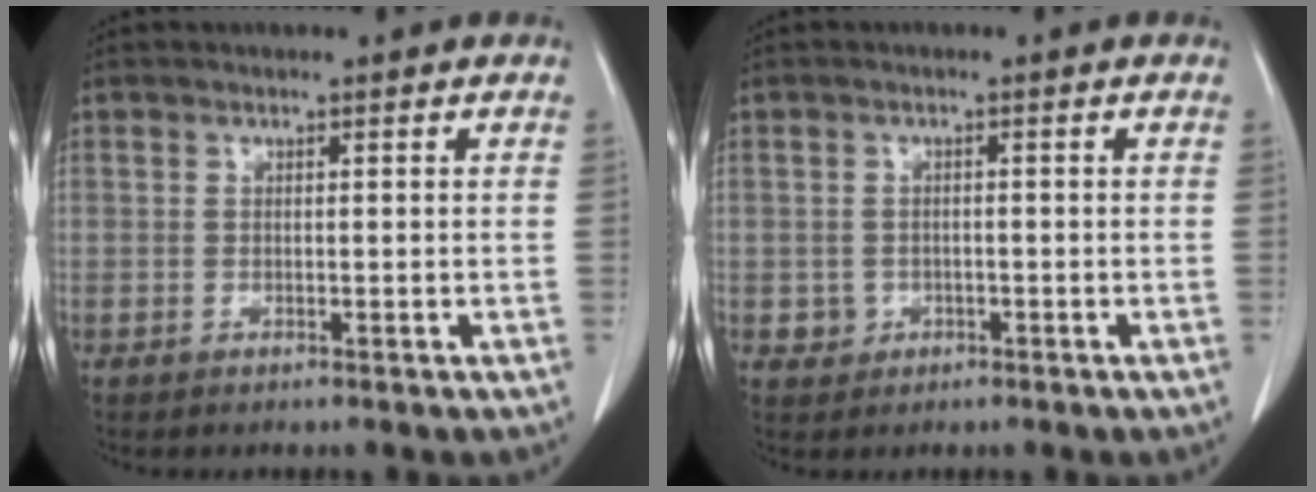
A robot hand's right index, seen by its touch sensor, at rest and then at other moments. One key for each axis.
{"total": 2.0, "fx": -0.6, "fy": 1.8, "fz": 0.5, "tx": -0.005, "ty": 0.006, "tz": -0.003}